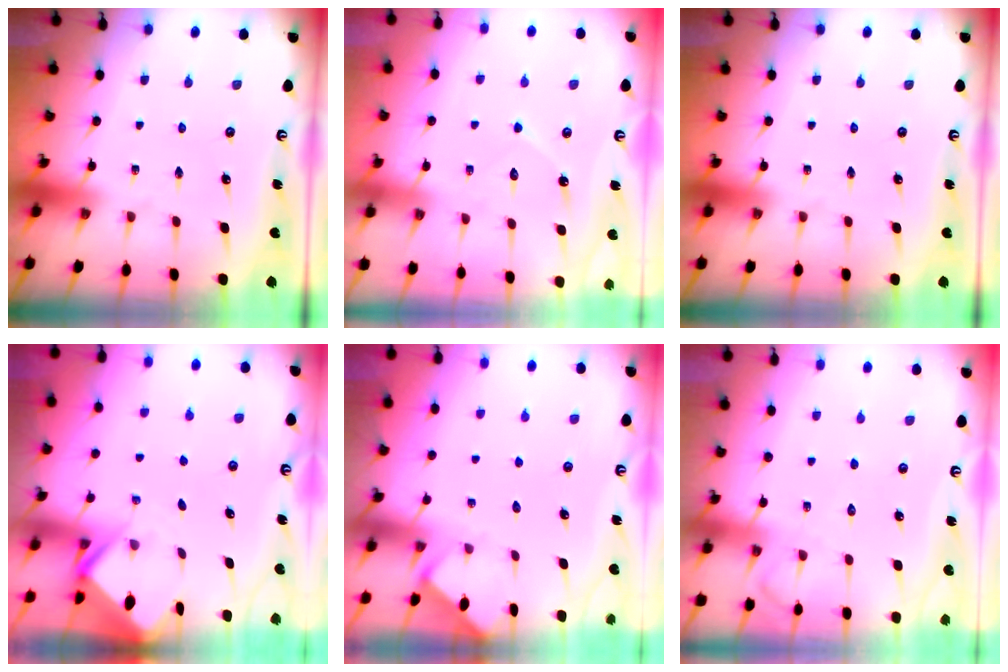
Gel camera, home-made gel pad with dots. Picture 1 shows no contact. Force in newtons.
{"total": 7.2, "press": 7.2, "slide": 0.7}
{"total": 0.0}
{"total": 2.4, "press": 2.4, "slide": 0.1}
{"total": 1.7, "press": 1.7, "slide": 0.3}
{"total": 6.1, "press": 6.0, "slide": 0.8}